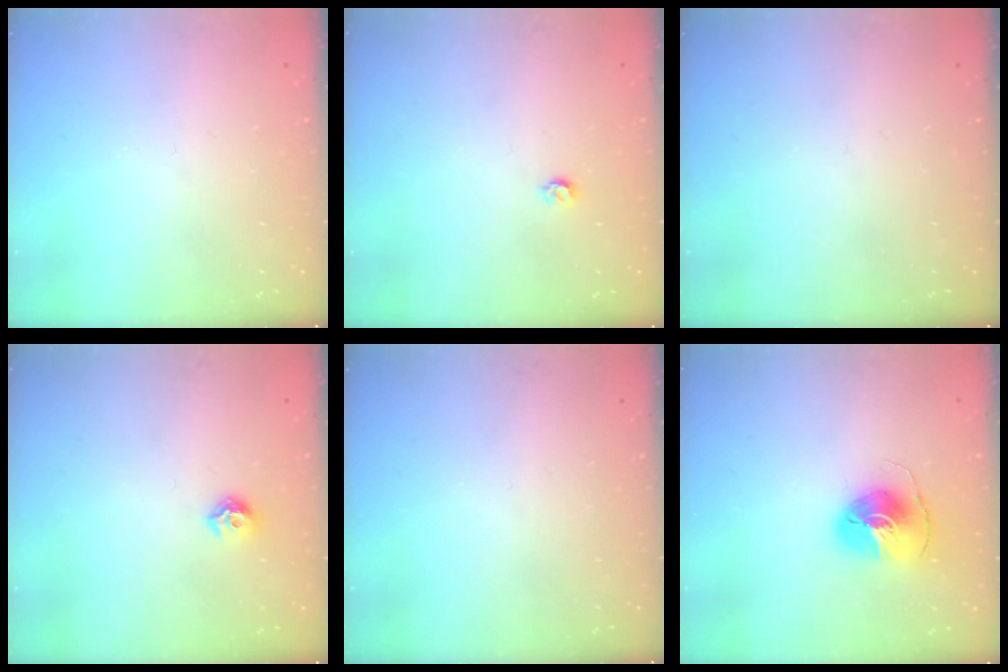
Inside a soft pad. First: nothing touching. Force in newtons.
{"total": 3.2, "press": 3.2, "slide": 0.5}
{"total": 0.0}
{"total": 6.9, "press": 6.8, "slide": 0.9}
{"total": 0.0}
{"total": 8.1, "press": 8.1, "slide": 0.3}